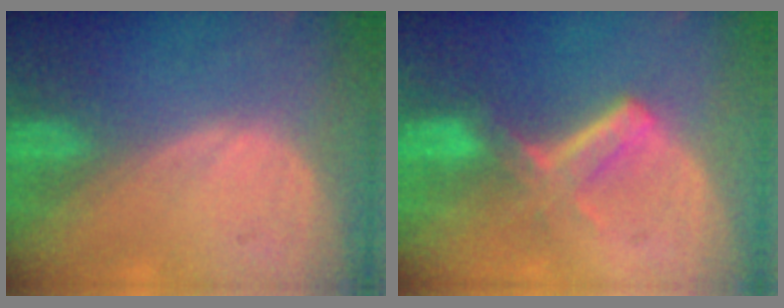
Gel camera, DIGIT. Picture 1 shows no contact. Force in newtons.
{"total": 5.8, "press": 5.1, "slide": 2.9}